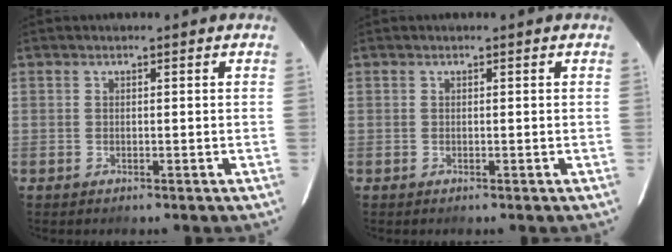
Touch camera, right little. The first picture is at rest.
{"total": 0.0}